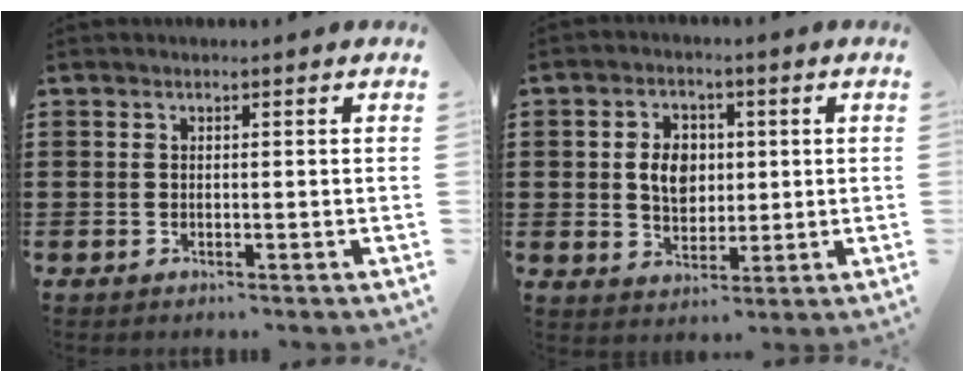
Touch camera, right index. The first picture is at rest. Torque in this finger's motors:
{"motor_torque": [1.21, 0.93, 0.42, 0.08]}